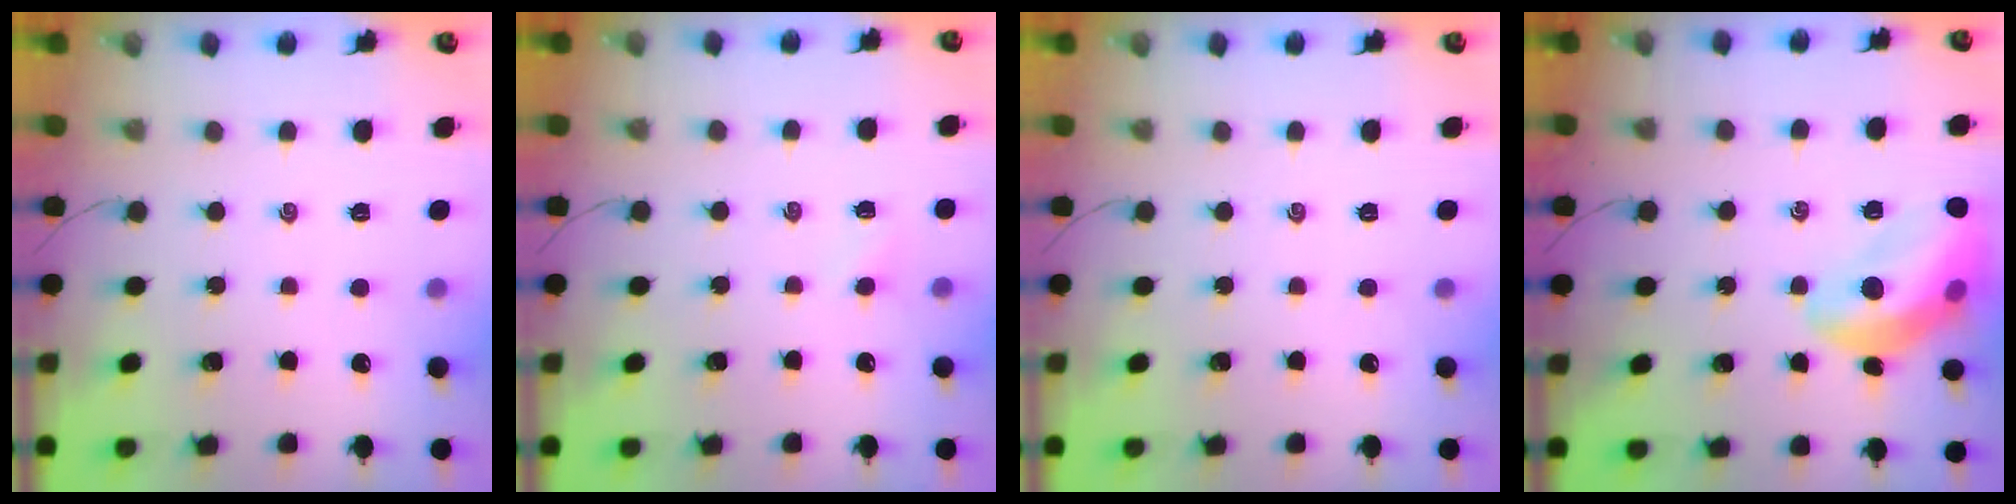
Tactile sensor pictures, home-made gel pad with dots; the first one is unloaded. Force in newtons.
{"total": 2.5, "press": 2.4, "slide": 0.8}
{"total": 0.0}
{"total": 15.2, "press": 15.1, "slide": 1.9}